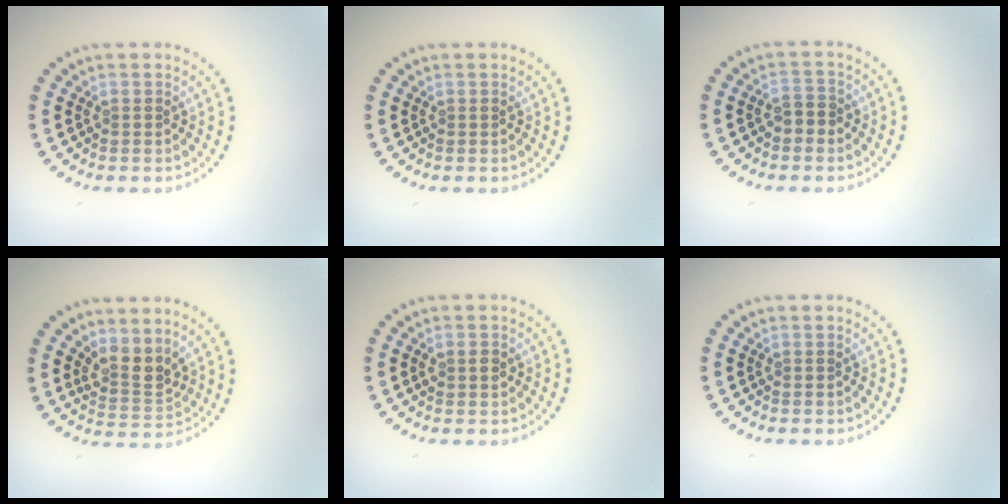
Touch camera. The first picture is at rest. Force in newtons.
{"total": 0.0}
{"total": 1.9, "press": 1.8, "slide": 0.6}
{"total": 2.9, "press": 2.3, "slide": 1.7}
{"total": 1.5, "press": 1.5, "slide": 0.1}
{"total": 0.0}